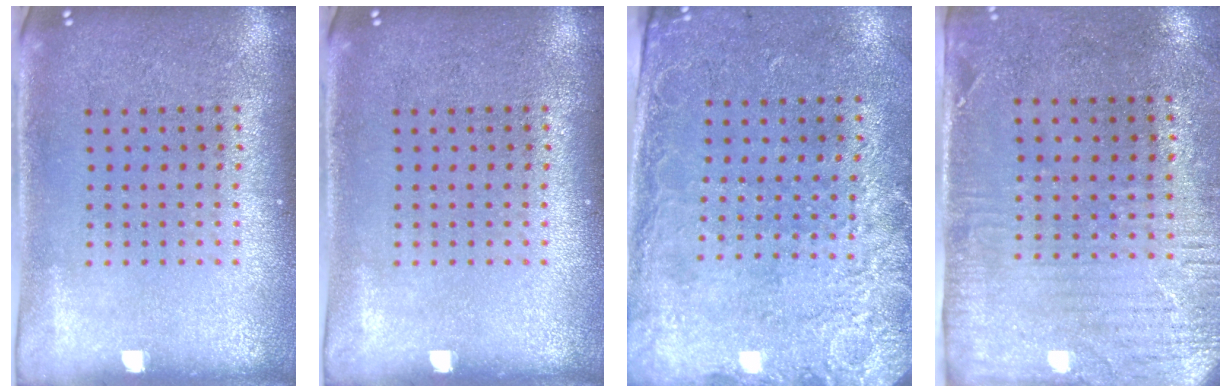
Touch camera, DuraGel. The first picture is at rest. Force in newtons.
{"total": 0.0}
{"total": 2.6, "press": 2.0, "slide": 1.7}
{"total": 2.9, "press": 2.4, "slide": 1.7}